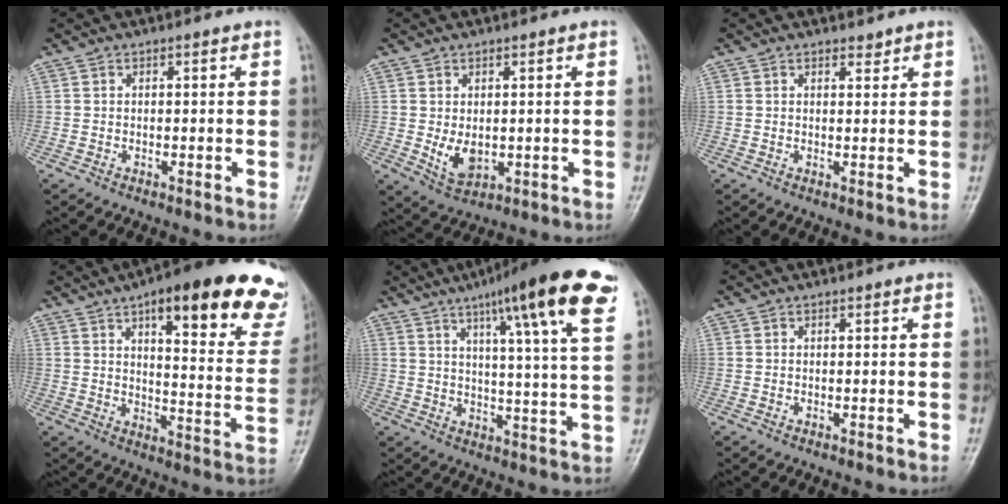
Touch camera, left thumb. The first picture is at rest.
{"total": 4.9, "force": [0.0, 3.3, 3.7], "torque": [-0.052, -0.013, 0.014]}
{"total": 1.3, "force": [1.1, 0.5, 0.3], "torque": [0.004, -0.010, 0.015]}
{"total": 27.0, "force": [16.8, 7.9, 19.6], "torque": [-0.219, -0.054, 0.211]}
{"total": 20.3, "force": [11.6, 2.4, 16.4], "torque": [-0.224, -0.032, 0.154]}
{"total": 0.0}